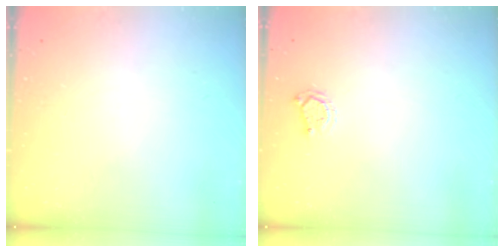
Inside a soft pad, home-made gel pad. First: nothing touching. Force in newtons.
{"total": 3.8, "press": 3.7, "slide": 0.6}